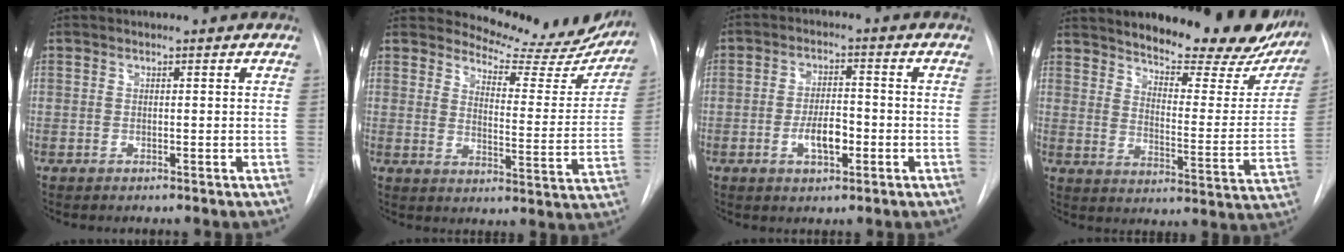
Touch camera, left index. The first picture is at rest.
{"total": 16.9, "force": [15.9, 4.4, 4.0], "torque": [-0.034, -0.068, 0.174]}
{"total": 5.4, "force": [-1.7, 2.2, 4.6], "torque": [-0.083, 0.003, -0.028]}
{"total": 23.6, "force": [19.9, 5.7, 11.5], "torque": [-0.157, -0.046, 0.247]}